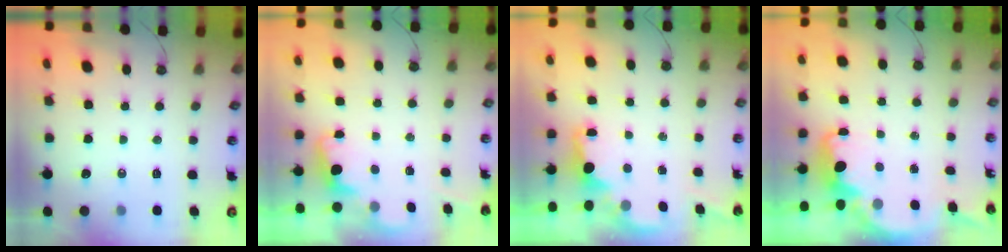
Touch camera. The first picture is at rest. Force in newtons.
{"total": 2.0, "press": 1.8, "slide": 0.9}
{"total": 1.7, "press": 1.6, "slide": 0.6}
{"total": 3.7, "press": 3.6, "slide": 0.5}